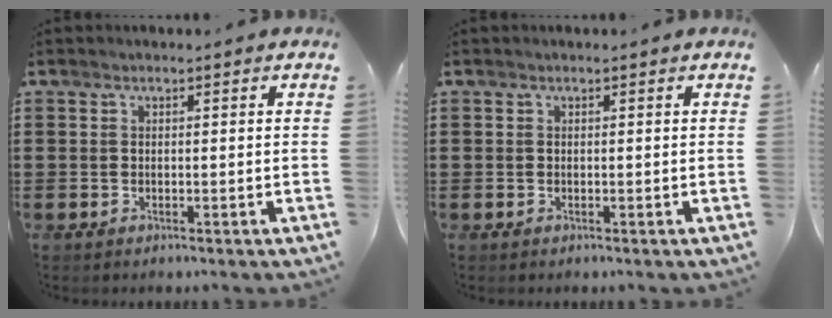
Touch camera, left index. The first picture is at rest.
{"total": 0.0}